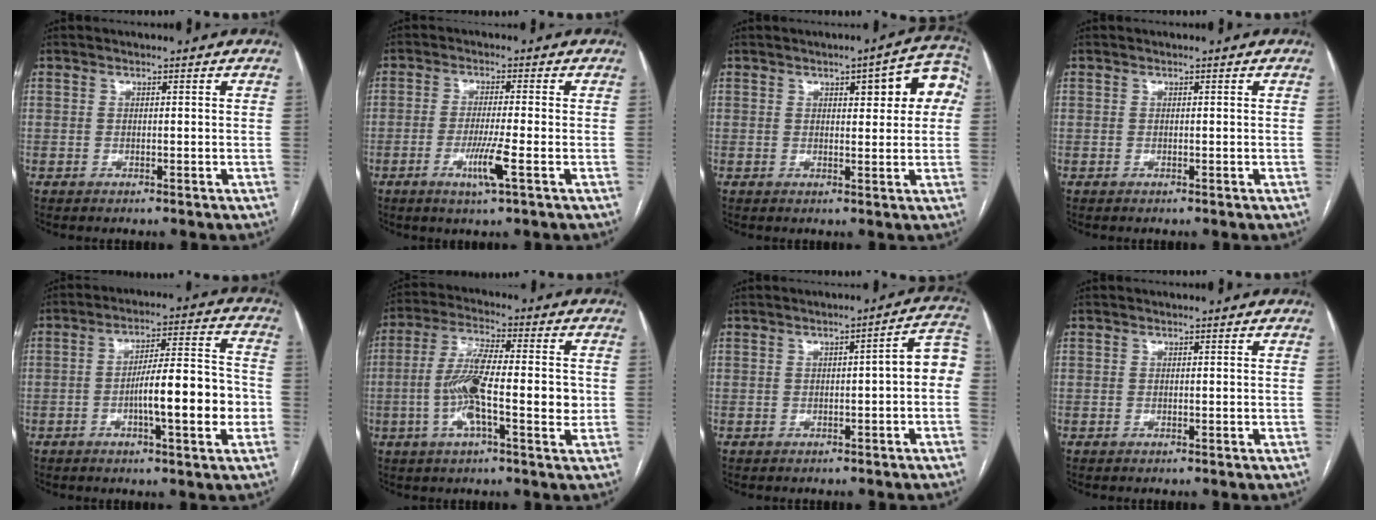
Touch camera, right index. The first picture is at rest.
{"total": 5.3, "force": [-2.0, -0.4, 4.9], "torque": [-0.094, -0.013, -0.037]}
{"total": 8.3, "force": [2.4, 2.4, 7.6], "torque": [-0.086, 0.023, 0.026]}
{"total": 0.0}
{"total": 12.3, "force": [-3.0, 1.7, 11.8], "torque": [-0.185, 0.017, -0.045]}
{"total": 11.8, "force": [-1.5, 2.8, 11.3], "torque": [-0.211, 0.009, -0.032]}
{"total": 5.5, "force": [-0.4, 1.0, 5.4], "torque": [-0.059, 0.024, -0.009]}
{"total": 0.0}